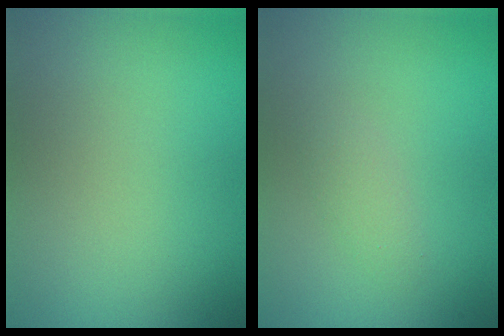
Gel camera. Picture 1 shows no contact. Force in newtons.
{"total": 1.2, "press": 1.2, "slide": 0.0}